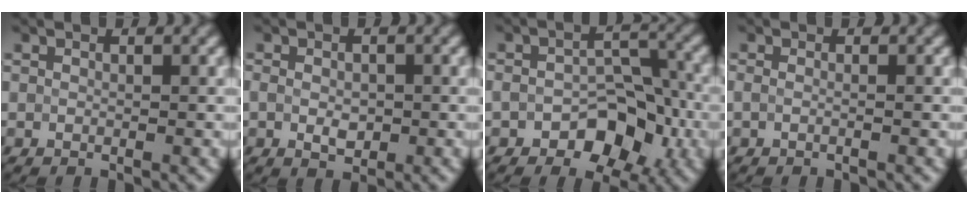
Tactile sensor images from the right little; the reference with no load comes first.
{"total": 2.1, "force": [-0.4, 1.3, 1.5], "torque": [-0.031, -0.005, -0.001]}
{"total": 6.3, "force": [-2.6, 3.8, 4.2], "torque": [-0.053, 0.001, -0.042]}
{"total": 1.4, "force": [0.0, 0.8, 1.1], "torque": [-0.001, -0.005, -0.017]}